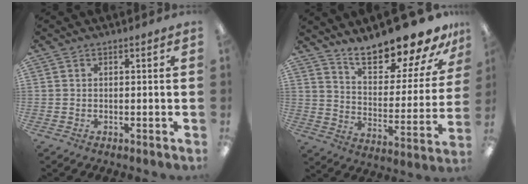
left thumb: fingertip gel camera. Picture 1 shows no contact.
{"total": 18.4, "force": [16.4, 4.0, 7.3], "torque": [-0.123, -0.121, 0.280]}